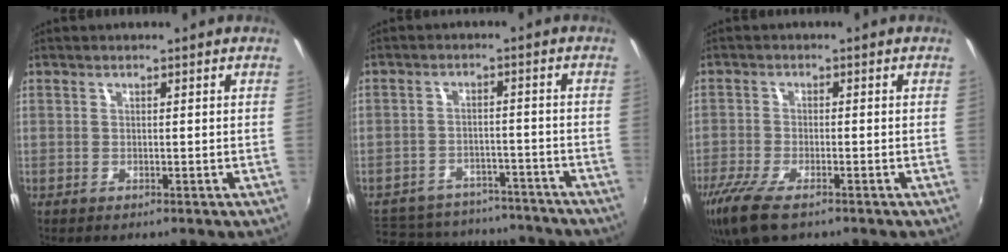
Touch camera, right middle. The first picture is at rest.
{"total": 17.5, "force": [-14.1, 8.9, 5.5], "torque": [-0.138, 0.035, -0.174]}
{"total": 9.4, "force": [-6.3, 3.1, 6.2], "torque": [-0.150, -0.034, -0.122]}